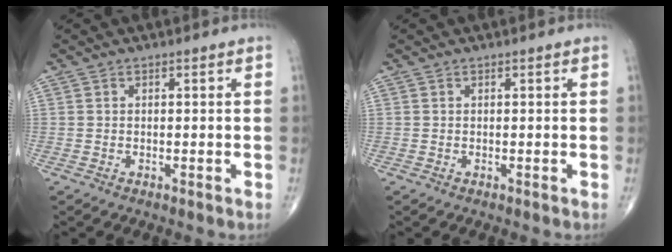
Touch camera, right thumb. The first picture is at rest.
{"total": 0.0}